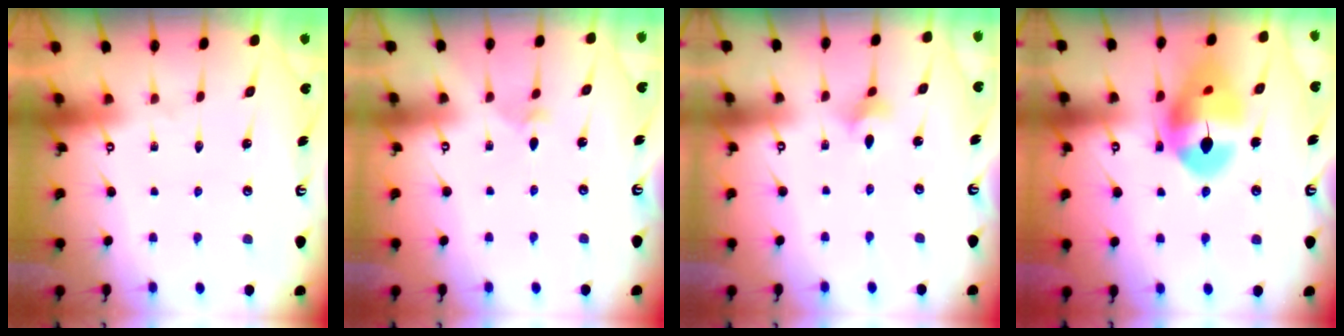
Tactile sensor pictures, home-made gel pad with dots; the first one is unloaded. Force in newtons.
{"total": 2.5, "press": 2.5, "slide": 0.6}
{"total": 2.9, "press": 2.8, "slide": 0.6}
{"total": 16.3, "press": 16.1, "slide": 2.2}